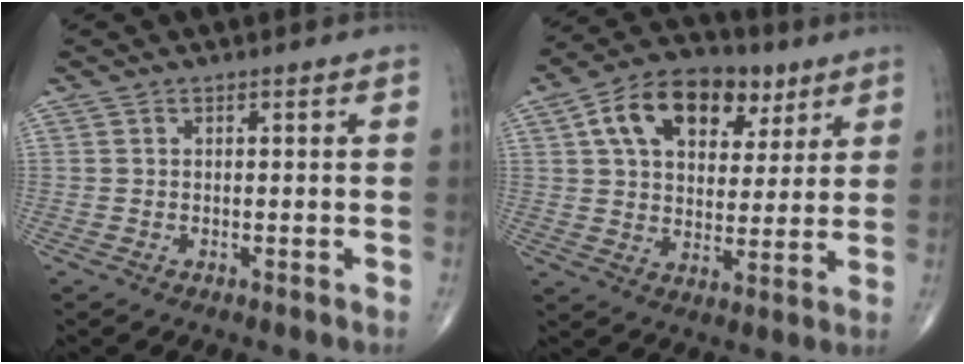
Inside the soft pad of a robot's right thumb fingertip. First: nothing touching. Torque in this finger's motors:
{"motor_torque": [0.53, 1.47, 0.30, -0.02, 0.13]}